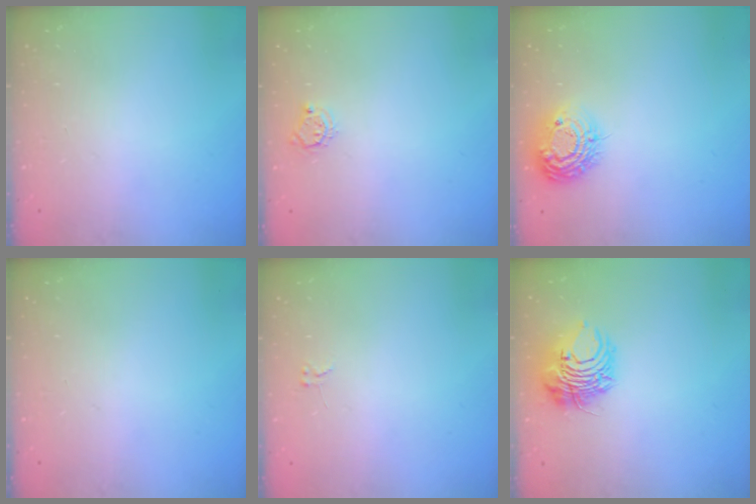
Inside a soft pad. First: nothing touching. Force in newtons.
{"total": 4.8, "press": 4.8, "slide": 0.4}
{"total": 11.9, "press": 11.9, "slide": 0.8}
{"total": 0.0}
{"total": 2.6, "press": 2.6, "slide": 0.3}
{"total": 10.5, "press": 10.5, "slide": 1.4}